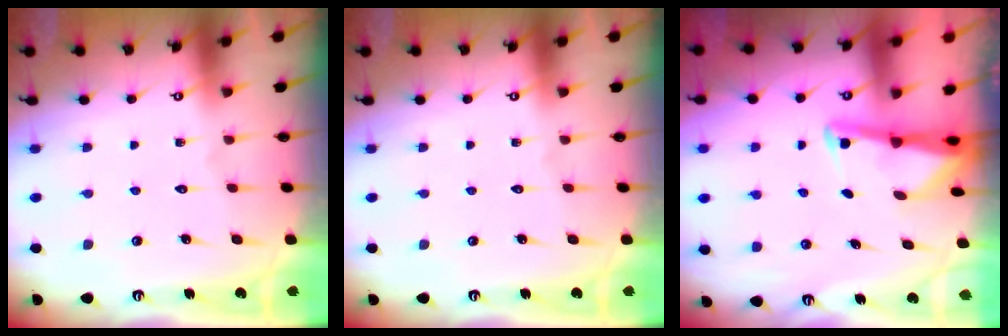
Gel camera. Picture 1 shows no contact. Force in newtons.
{"total": 0.0}
{"total": 2.9, "press": 2.9, "slide": 0.3}